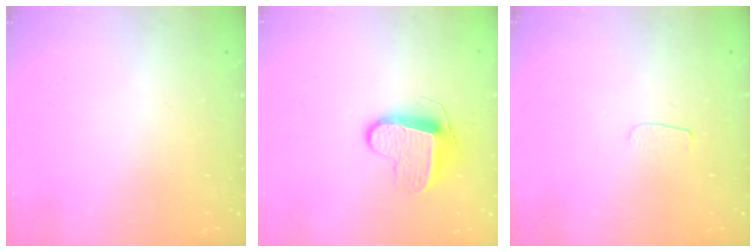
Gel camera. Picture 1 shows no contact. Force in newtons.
{"total": 9.2, "press": 9.2, "slide": 0.3}
{"total": 3.1, "press": 3.1, "slide": 0.3}